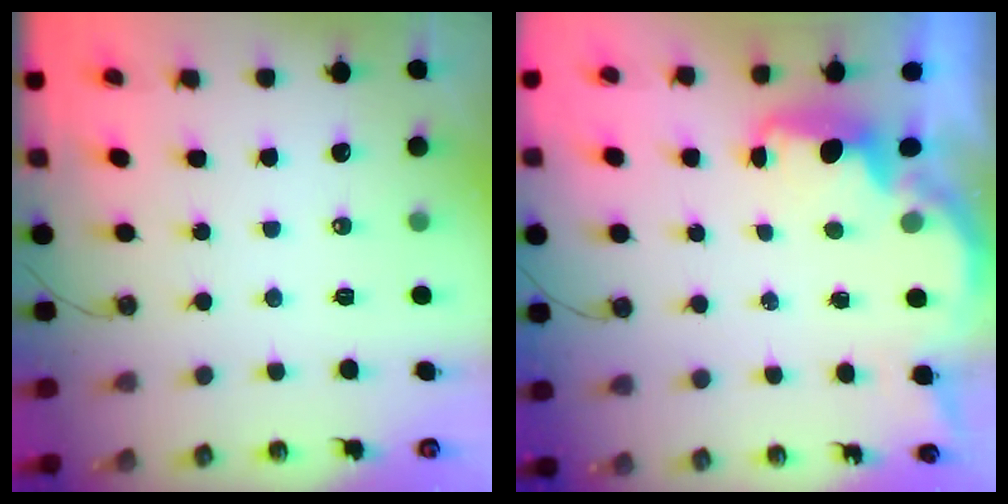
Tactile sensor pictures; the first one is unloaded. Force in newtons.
{"total": 2.1, "press": 1.9, "slide": 0.8}